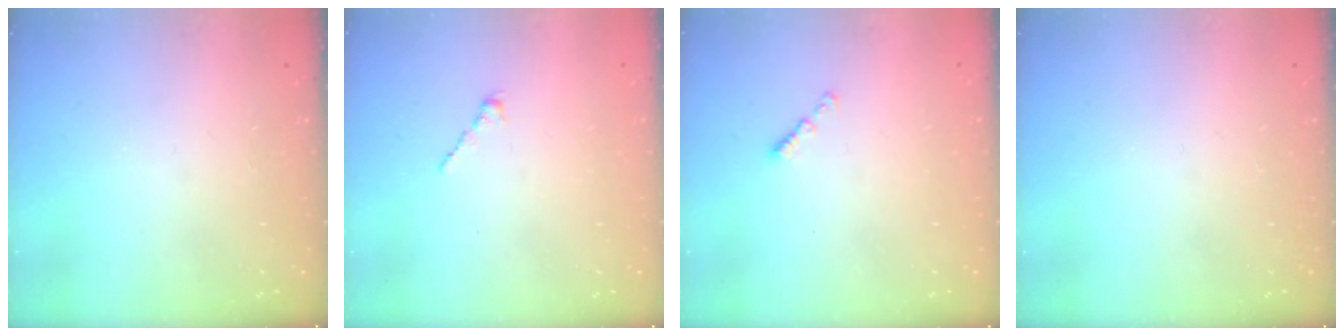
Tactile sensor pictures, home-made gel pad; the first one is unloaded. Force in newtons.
{"total": 1.2, "press": 1.1, "slide": 0.5}
{"total": 0.7, "press": 0.5, "slide": 0.4}
{"total": 0.0}